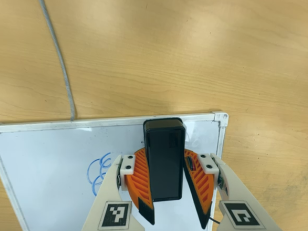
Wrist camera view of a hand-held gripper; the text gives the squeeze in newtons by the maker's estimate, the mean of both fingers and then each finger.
{"total": 13.1, "left": 15.5, "right": 10.6}